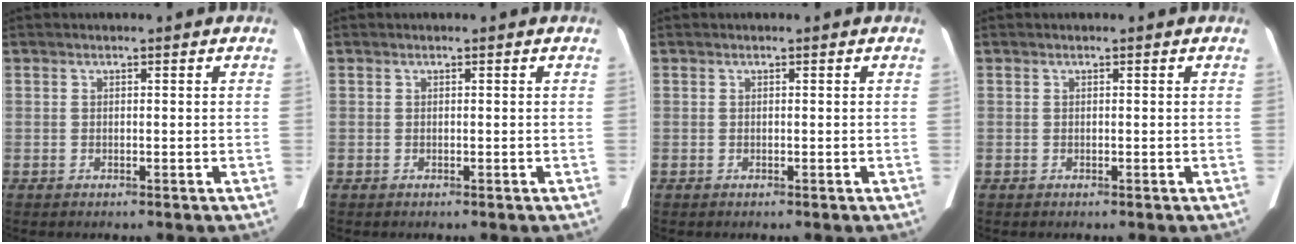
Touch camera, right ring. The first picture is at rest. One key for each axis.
{"total": 0.0}
{"total": 0.0}
{"total": 0.0}